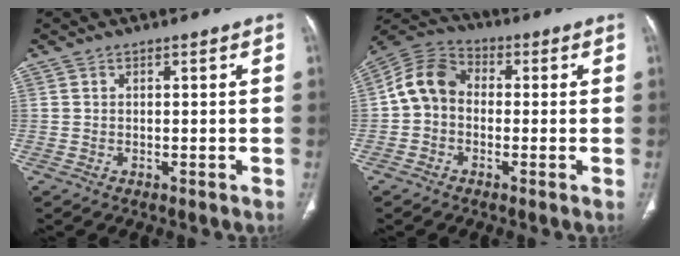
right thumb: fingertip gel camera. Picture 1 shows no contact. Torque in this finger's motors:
{"motor_torque": [0.20, 0.22, 0.49, -0.41, 0.11]}